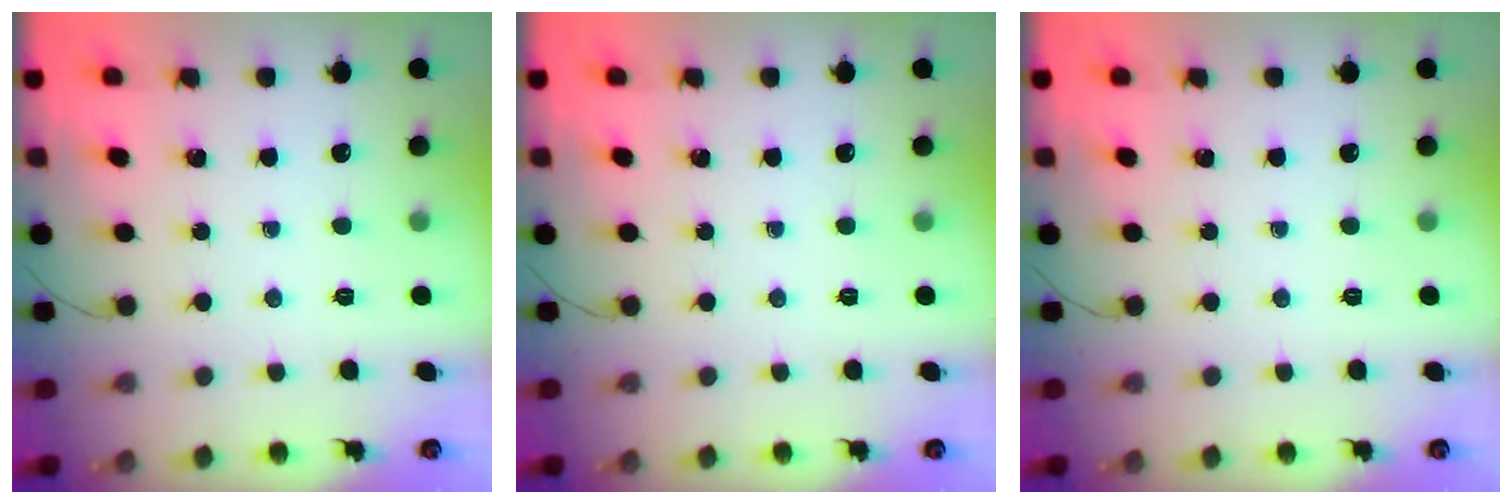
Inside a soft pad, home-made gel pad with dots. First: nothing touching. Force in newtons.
{"total": 0.0}
{"total": 0.0}